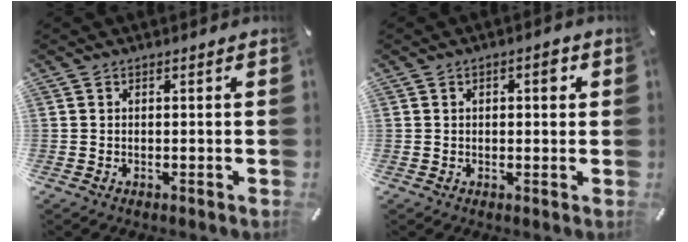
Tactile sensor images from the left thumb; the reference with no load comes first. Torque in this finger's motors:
{"motor_torque": [-0.03, -0.22, -0.03, 0.22, 0.00]}